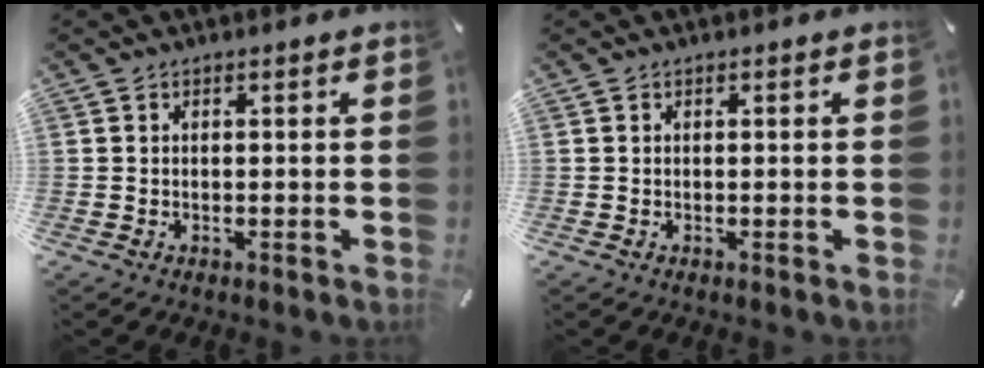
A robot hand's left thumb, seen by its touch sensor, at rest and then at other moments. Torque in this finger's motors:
{"motor_torque": [-0.01, 0.01, -0.01, 0.00, 0.00]}